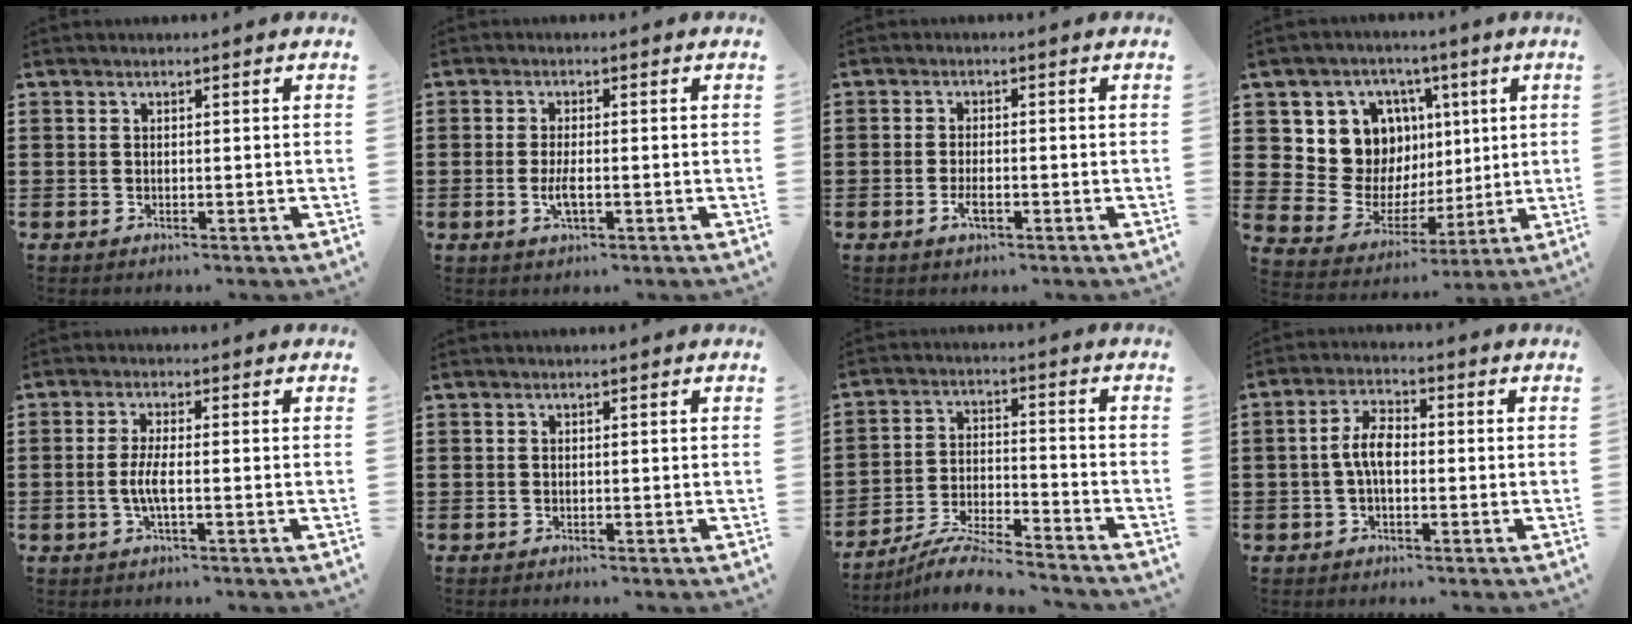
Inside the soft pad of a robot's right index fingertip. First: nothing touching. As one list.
[{"total": 3.3, "force": [-0.7, 1.0, 3.0], "torque": [-0.067, -0.005, -0.018]}, {"total": 2.7, "force": [-1.0, 1.0, 2.3], "torque": [-0.049, -0.004, -0.020]}, {"total": 11.0, "force": [3.7, 9.8, 3.4], "torque": [-0.089, -0.033, 0.076]}, {"total": 3.7, "force": [-0.8, 0.7, 3.5], "torque": [-0.086, -0.008, -0.023]}, {"total": 0.0}, {"total": 7.4, "force": [-7.0, 0.2, 2.5], "torque": [-0.059, 0.000, -0.138]}, {"total": 5.2, "force": [-0.5, 2.4, 4.5], "torque": [-0.095, 0.005, -0.012]}]